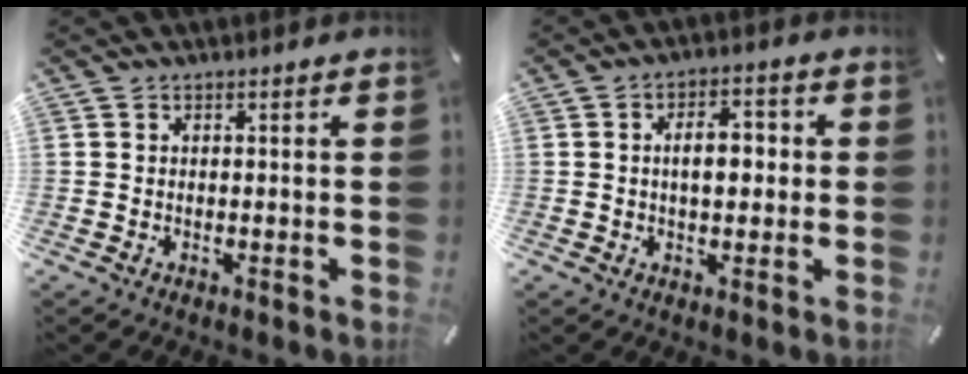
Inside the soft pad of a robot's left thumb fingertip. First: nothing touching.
{"total": 6.6, "force": [0.1, 3.9, 5.3], "torque": [-0.070, 0.000, -0.008]}